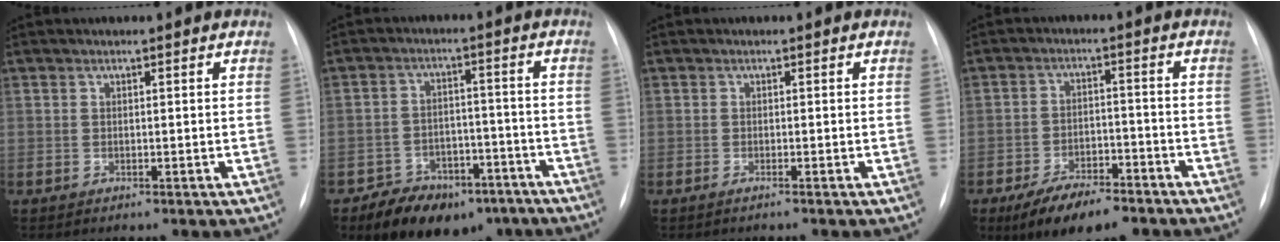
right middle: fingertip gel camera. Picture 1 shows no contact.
{"total": 12.0, "force": [-8.5, 6.7, 5.2], "torque": [-0.070, 0.018, -0.126]}
{"total": 1.0, "force": [-0.8, -0.2, 0.5], "torque": [-0.010, 0.000, -0.012]}
{"total": 10.0, "force": [-7.4, 3.6, 5.8], "torque": [-0.094, -0.008, -0.123]}